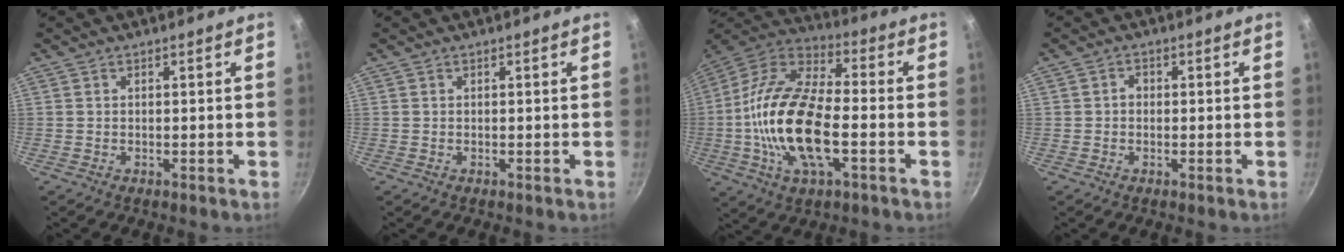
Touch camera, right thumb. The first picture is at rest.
{"total": 0.0}
{"total": 20.9, "force": [-3.9, 9.5, 18.2], "torque": [-0.343, 0.031, -0.090]}
{"total": 1.6, "force": [-0.2, 1.4, 0.8], "torque": [-0.009, 0.008, -0.005]}